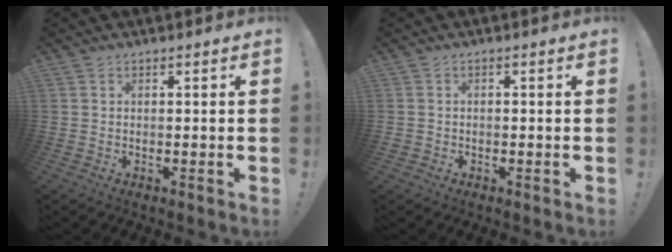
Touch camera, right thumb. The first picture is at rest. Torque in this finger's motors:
{"motor_torque": [-0.12, 0.09, 0.13, -0.03, -0.02]}